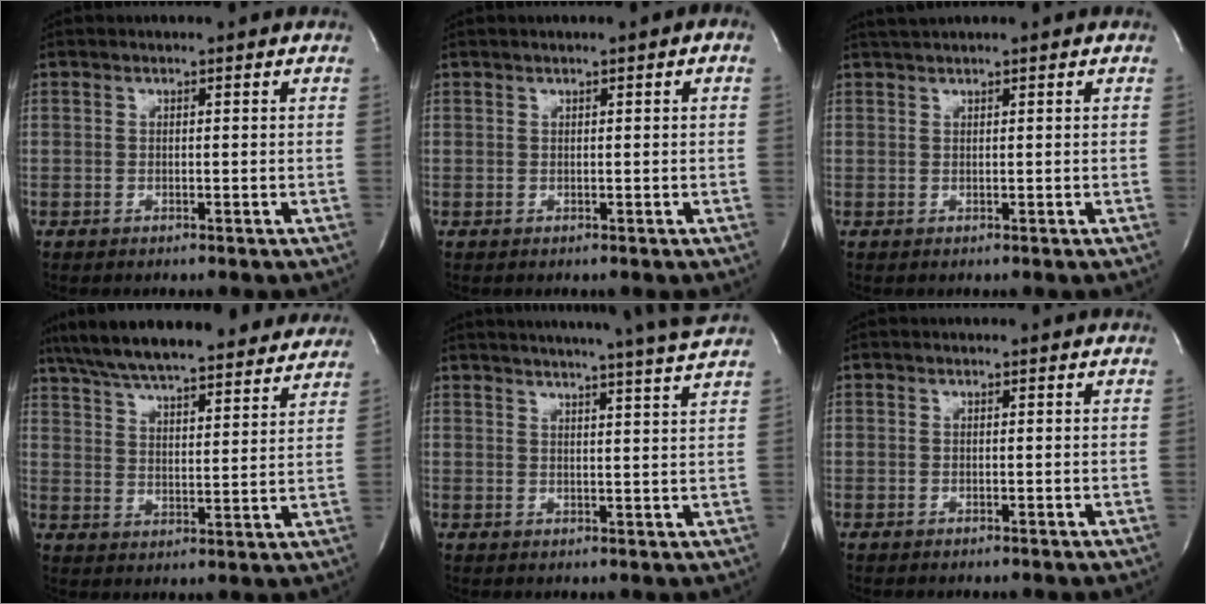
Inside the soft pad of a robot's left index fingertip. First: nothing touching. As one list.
[{"total": 1.6, "force": [0.6, 0.2, 1.5], "torque": [-0.023, 0.010, 0.008]}, {"total": 1.6, "force": [1.4, -0.4, 0.6], "torque": [-0.014, 0.011, 0.031]}, {"total": 25.2, "force": [22.0, 4.8, 11.3], "torque": [-0.191, 0.025, 0.303]}, {"total": 15.6, "force": [14.0, -1.7, 6.5], "torque": [-0.110, -0.031, 0.175]}, {"total": 0.0}]